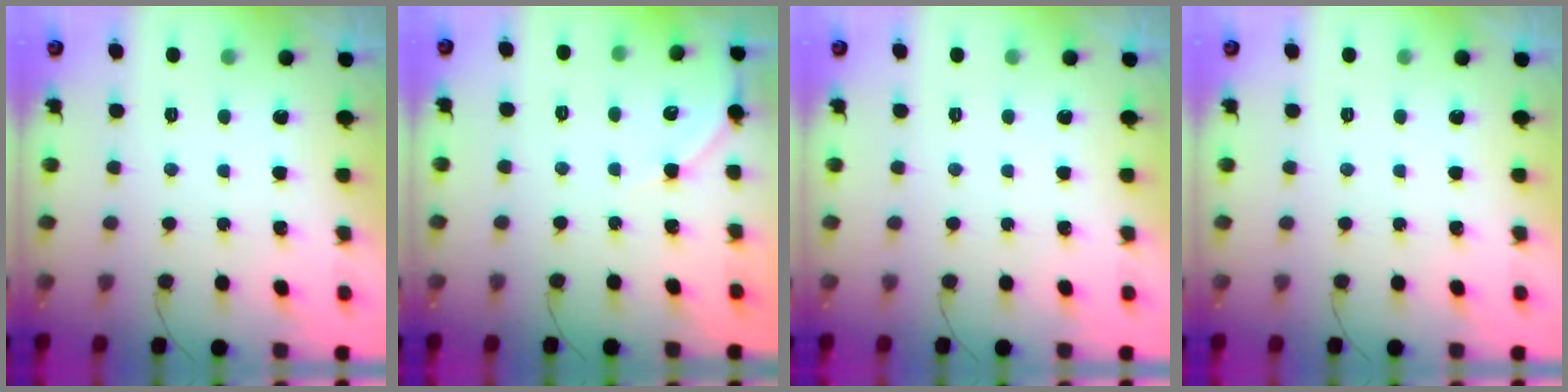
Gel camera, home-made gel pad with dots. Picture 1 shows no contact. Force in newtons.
{"total": 5.1, "press": 5.1, "slide": 0.7}
{"total": 0.0}
{"total": 0.0}